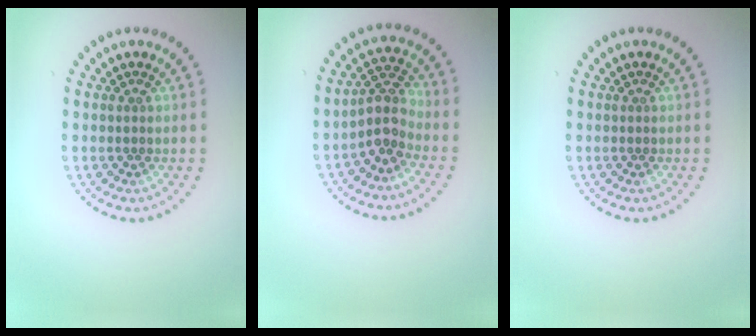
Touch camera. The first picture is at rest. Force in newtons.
{"total": 2.9, "press": 2.4, "slide": 1.7}
{"total": 0.0}